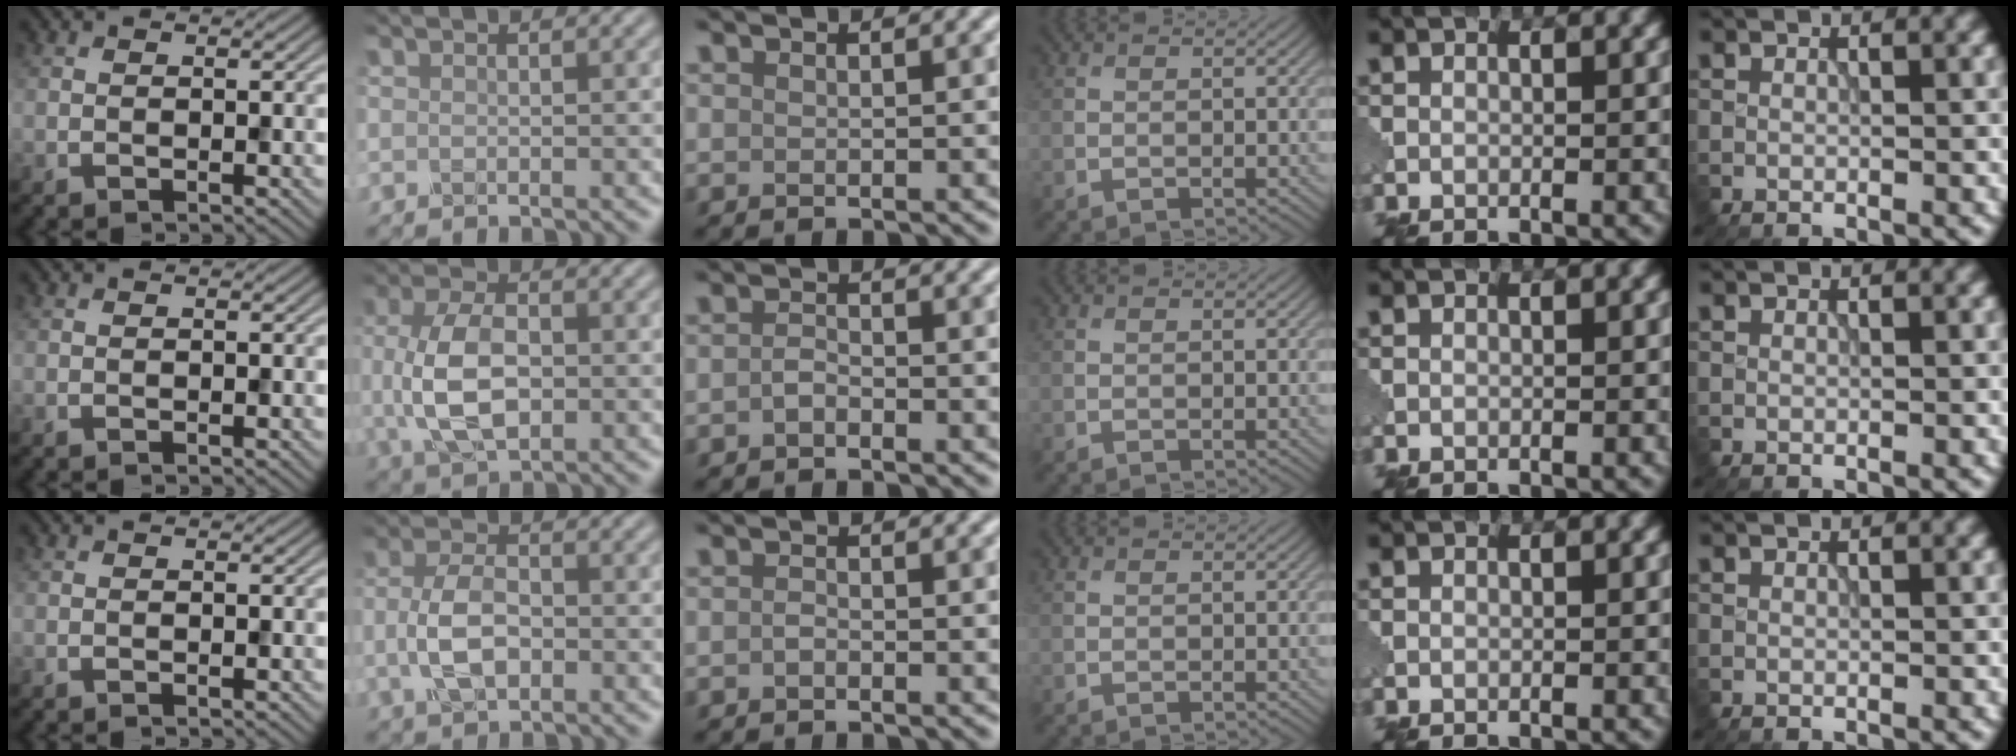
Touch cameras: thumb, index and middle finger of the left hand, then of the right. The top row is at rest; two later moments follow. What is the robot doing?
{"motion": "close", "object": "eyeshadow palette"}